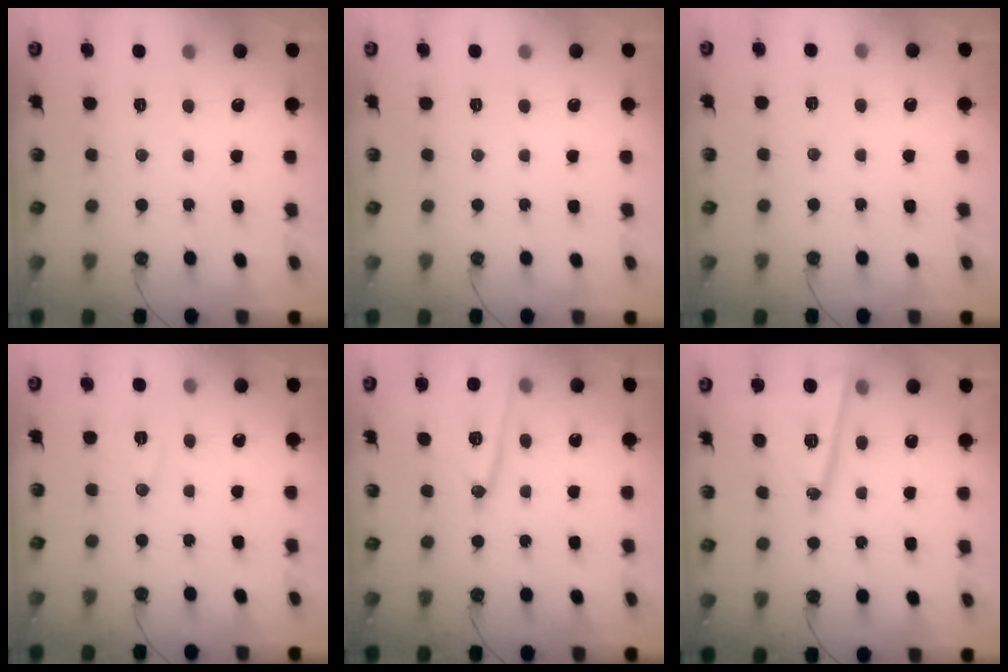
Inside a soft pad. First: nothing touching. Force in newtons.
{"total": 0.0}
{"total": 4.3, "press": 0.8, "slide": 4.3}
{"total": 7.2, "press": 5.6, "slide": 4.6}
{"total": 13.3, "press": 13.3, "slide": 0.4}
{"total": 15.9, "press": 15.9, "slide": 1.3}